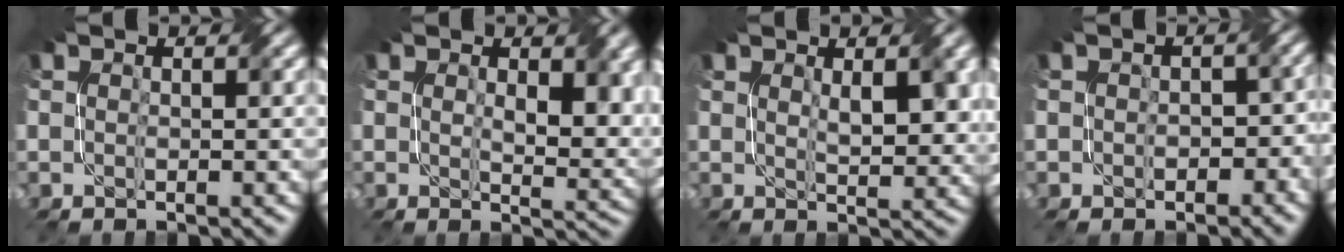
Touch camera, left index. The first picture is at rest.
{"total": 4.7, "force": [1.3, 2.2, 3.9], "torque": [-0.056, -0.003, 0.034]}
{"total": 3.3, "force": [1.4, 1.0, 2.8], "torque": [-0.046, 0.002, 0.033]}
{"total": 3.4, "force": [-1.2, 2.6, 1.8], "torque": [0.006, 0.003, -0.005]}